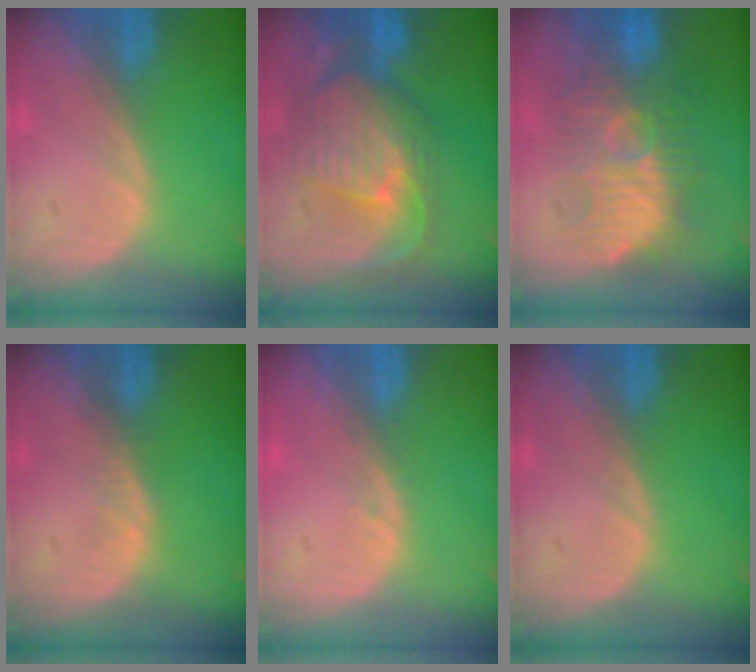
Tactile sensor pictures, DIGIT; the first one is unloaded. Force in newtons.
{"total": 10.8, "press": 9.5, "slide": 5.2}
{"total": 9.8, "press": 9.8, "slide": 0.8}
{"total": 0.8, "press": 0.7, "slide": 0.2}
{"total": 1.0, "press": 0.9, "slide": 0.3}
{"total": 0.0}